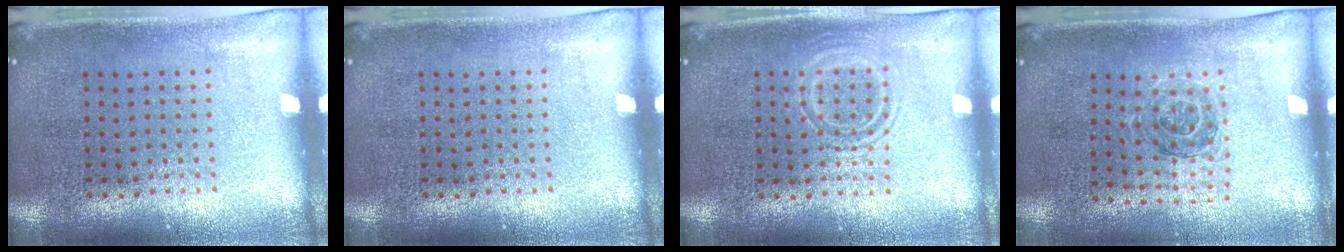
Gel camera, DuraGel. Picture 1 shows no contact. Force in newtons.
{"total": 0.0}
{"total": 1.0, "press": 0.9, "slide": 0.3}
{"total": 1.0, "press": 1.0, "slide": 0.1}